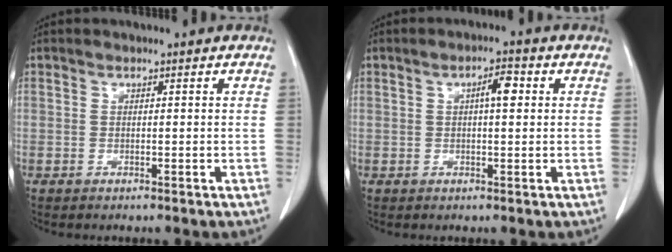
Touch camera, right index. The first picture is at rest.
{"total": 3.3, "force": [0.8, 0.8, 3.1], "torque": [-0.051, 0.007, 0.011]}